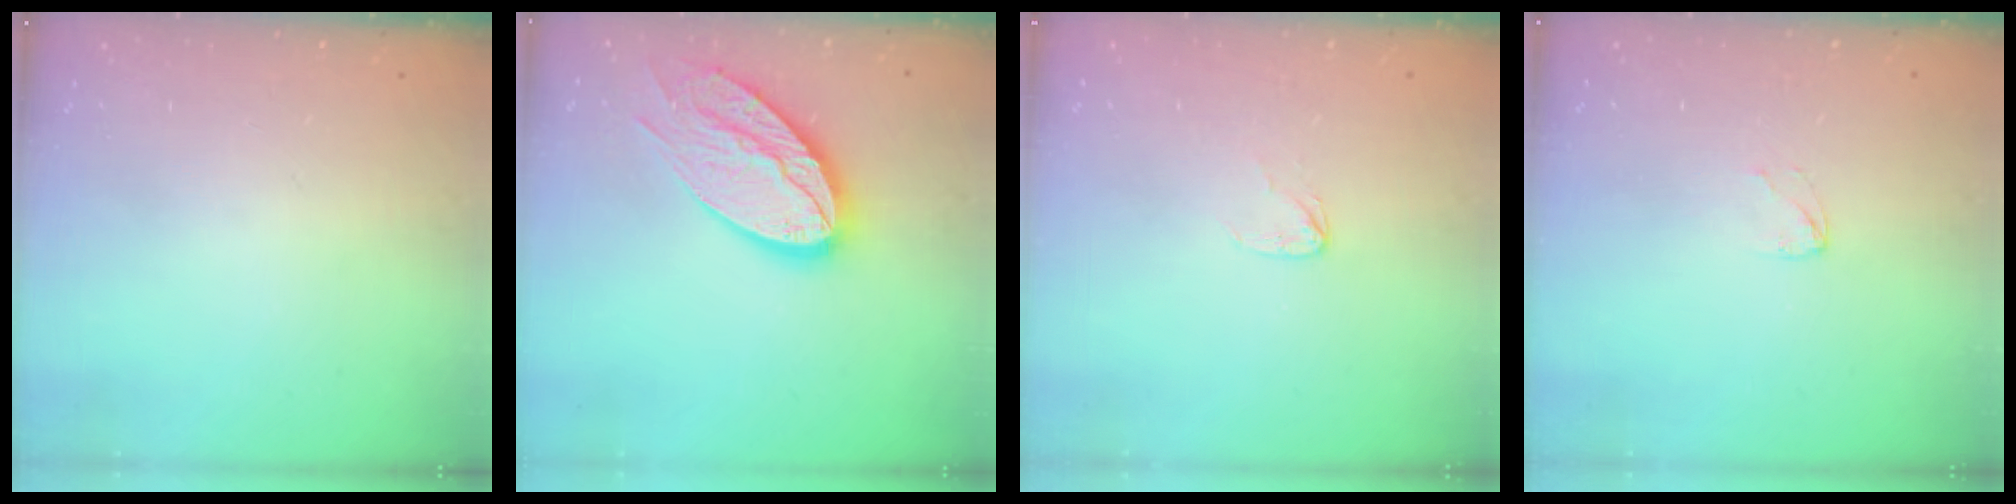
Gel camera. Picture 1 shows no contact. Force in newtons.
{"total": 17.5, "press": 17.4, "slide": 1.9}
{"total": 3.5, "press": 3.5, "slide": 0.2}
{"total": 2.2, "press": 2.2, "slide": 0.1}